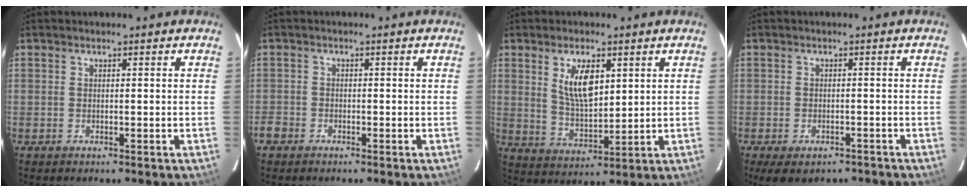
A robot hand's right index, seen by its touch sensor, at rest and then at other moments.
{"total": 2.8, "force": [-1.9, 2.0, 0.5], "torque": [-0.015, 0.001, -0.038]}
{"total": 8.6, "force": [3.2, 3.9, 7.0], "torque": [-0.125, -0.001, 0.071]}
{"total": 7.9, "force": [-5.8, 3.6, 4.1], "torque": [-0.084, -0.019, -0.077]}